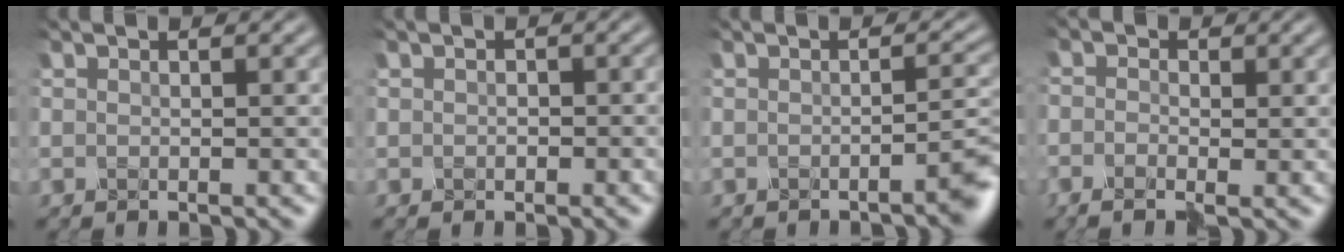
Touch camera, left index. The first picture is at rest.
{"total": 0.6, "force": [0.1, 0.4, -0.3], "torque": [0.004, 0.003, -0.002]}
{"total": 3.3, "force": [-1.7, 0.8, 2.7], "torque": [-0.016, 0.010, -0.031]}
{"total": 1.4, "force": [-1.3, 0.6, 0.1], "torque": [-0.006, 0.002, -0.031]}